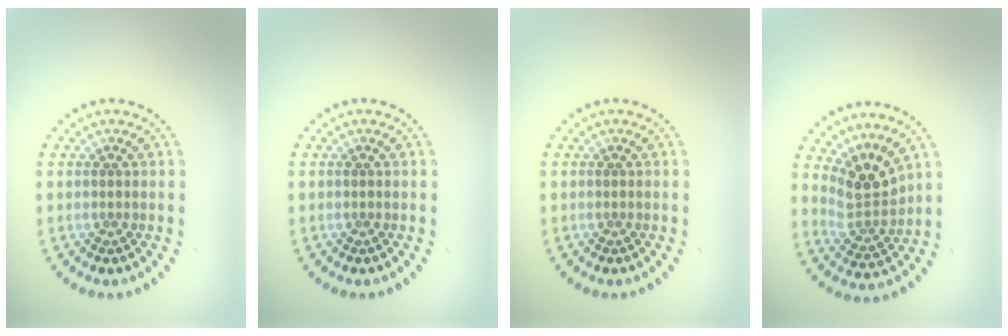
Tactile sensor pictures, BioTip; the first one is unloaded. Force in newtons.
{"total": 0.0}
{"total": 0.0}
{"total": 3.6, "press": 2.4, "slide": 2.7}